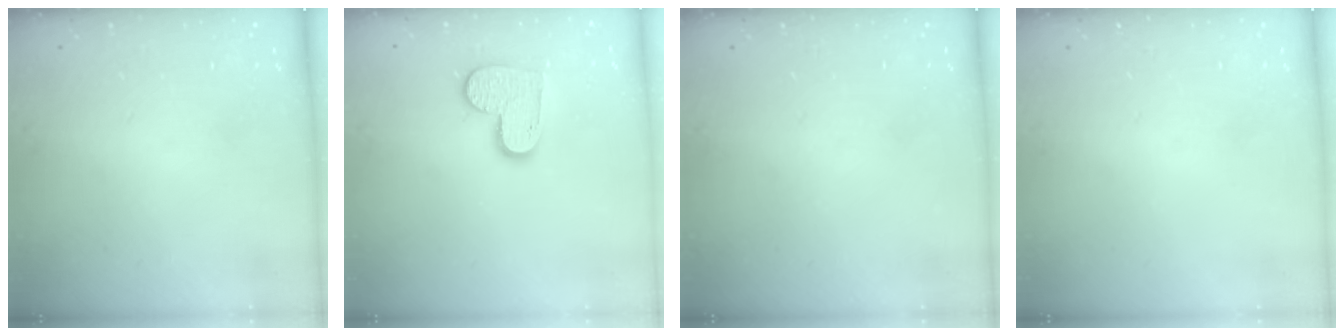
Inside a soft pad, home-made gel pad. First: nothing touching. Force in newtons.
{"total": 10.1, "press": 10.0, "slide": 0.6}
{"total": 0.0}
{"total": 0.0}